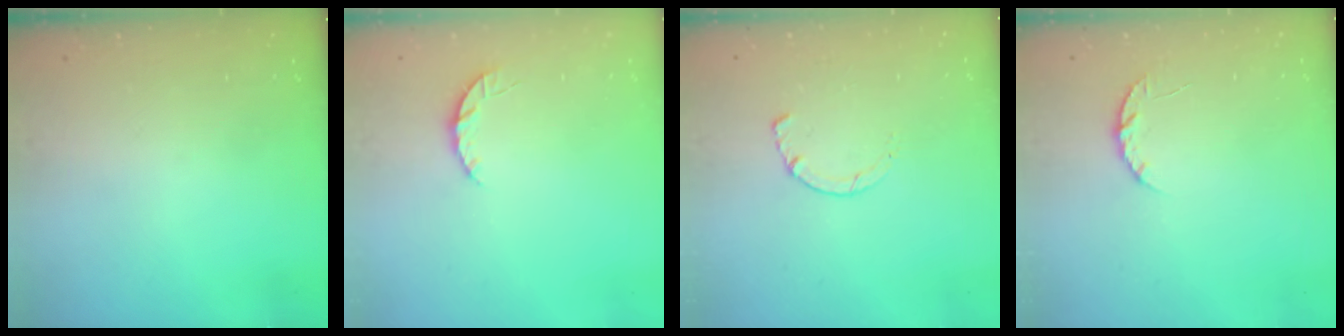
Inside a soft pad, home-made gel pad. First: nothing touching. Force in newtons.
{"total": 3.6, "press": 3.5, "slide": 0.4}
{"total": 1.4, "press": 1.4, "slide": 0.3}
{"total": 4.9, "press": 4.8, "slide": 0.7}